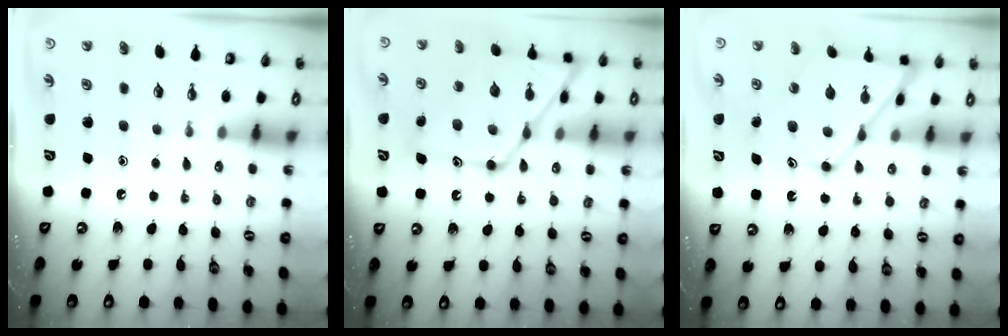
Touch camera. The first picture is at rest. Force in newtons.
{"total": 18.9, "press": 18.8, "slide": 1.7}
{"total": 13.9, "press": 13.9, "slide": 1.0}